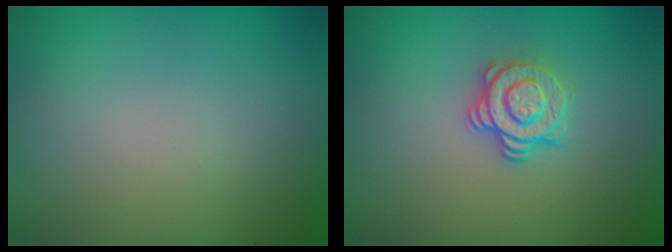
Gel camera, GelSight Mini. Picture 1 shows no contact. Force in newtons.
{"total": 2.9, "press": 2.5, "slide": 1.4}